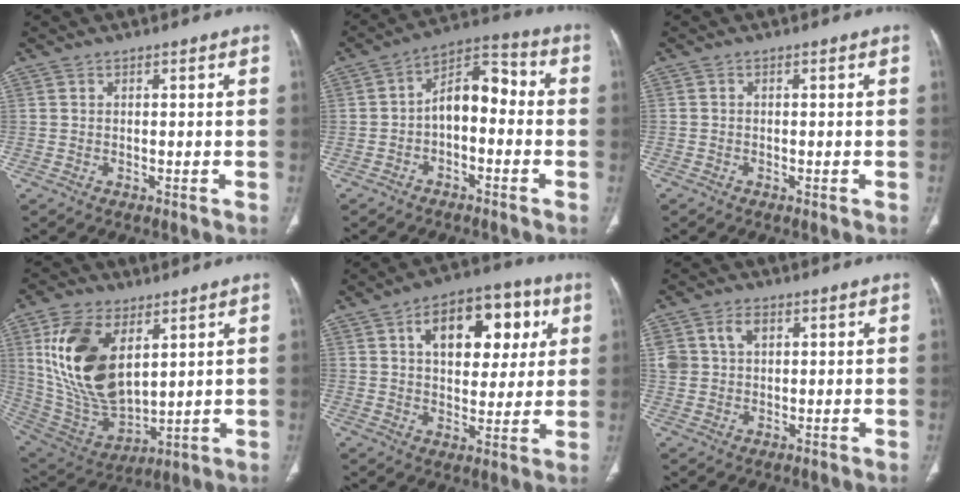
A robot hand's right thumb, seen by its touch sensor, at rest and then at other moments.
{"total": 9.4, "force": [-1.4, 5.5, 7.5], "torque": [-0.096, 0.047, -0.037]}
{"total": 0.5, "force": [-0.4, 0.3, 0.1], "torque": [-0.002, 0.000, -0.011]}
{"total": 20.4, "force": [6.7, 11.3, 15.6], "torque": [-0.285, -0.033, 0.142]}
{"total": 17.8, "force": [6.1, 10.3, 13.1], "torque": [-0.143, 0.004, 0.091]}
{"total": 6.3, "force": [2.3, 4.5, 3.7], "torque": [-0.070, 0.004, 0.051]}